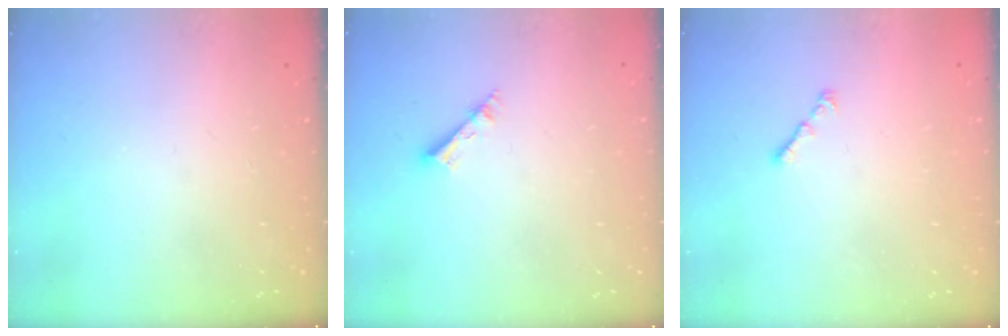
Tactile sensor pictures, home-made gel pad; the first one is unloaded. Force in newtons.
{"total": 2.6, "press": 2.5, "slide": 0.2}
{"total": 0.9, "press": 0.8, "slide": 0.5}